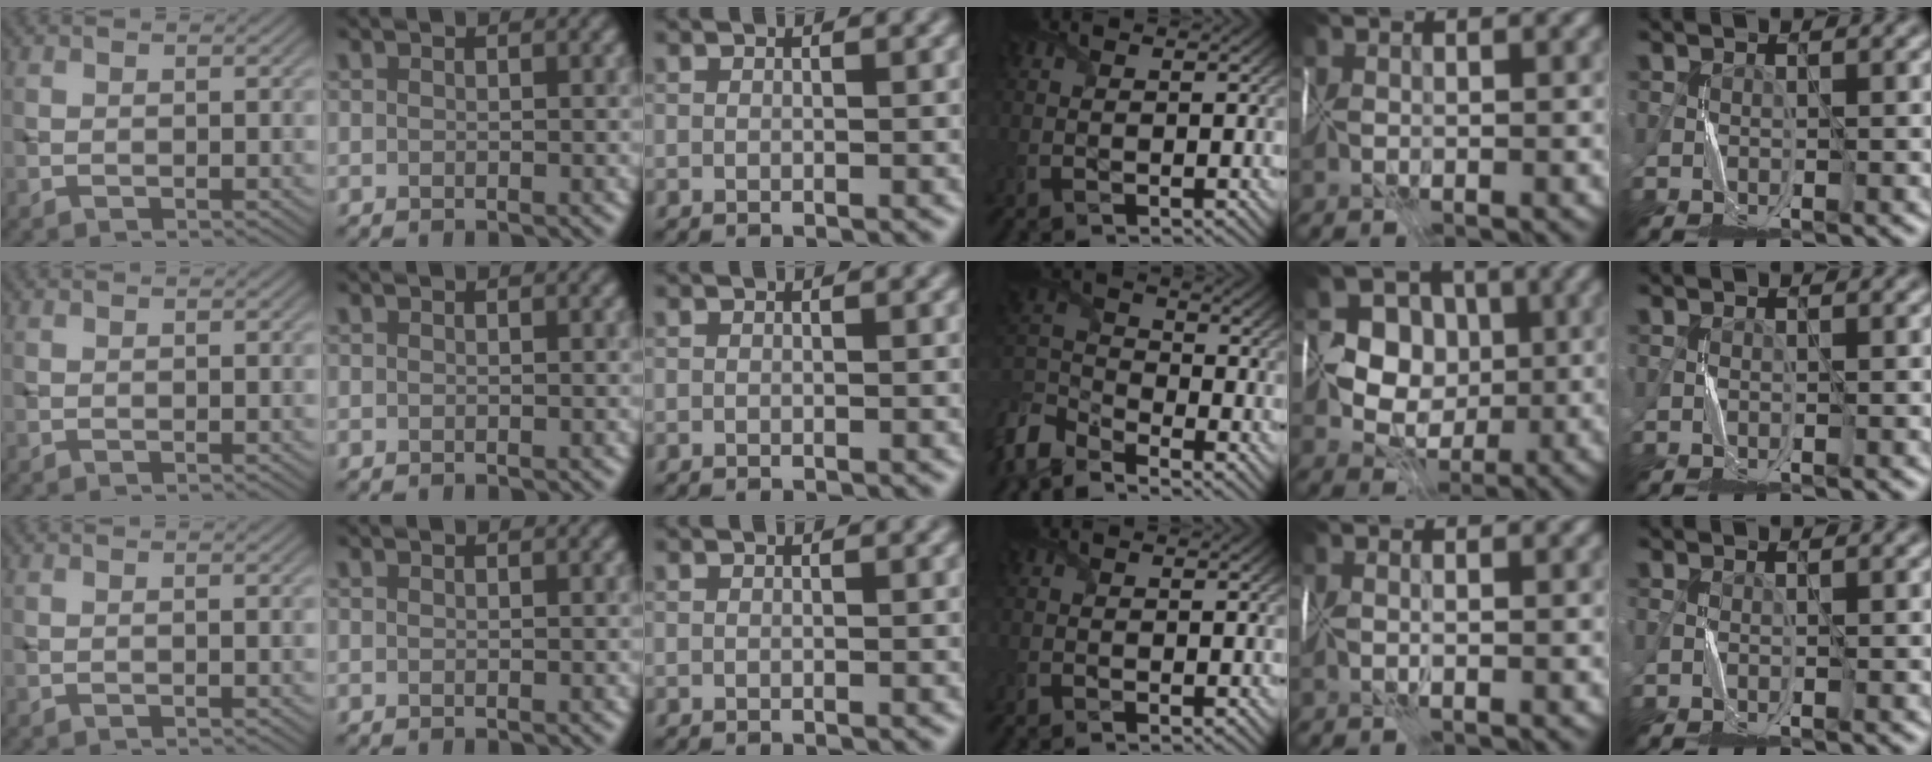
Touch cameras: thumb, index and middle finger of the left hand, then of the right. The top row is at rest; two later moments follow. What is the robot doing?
{"motion": "fold", "object": "map"}